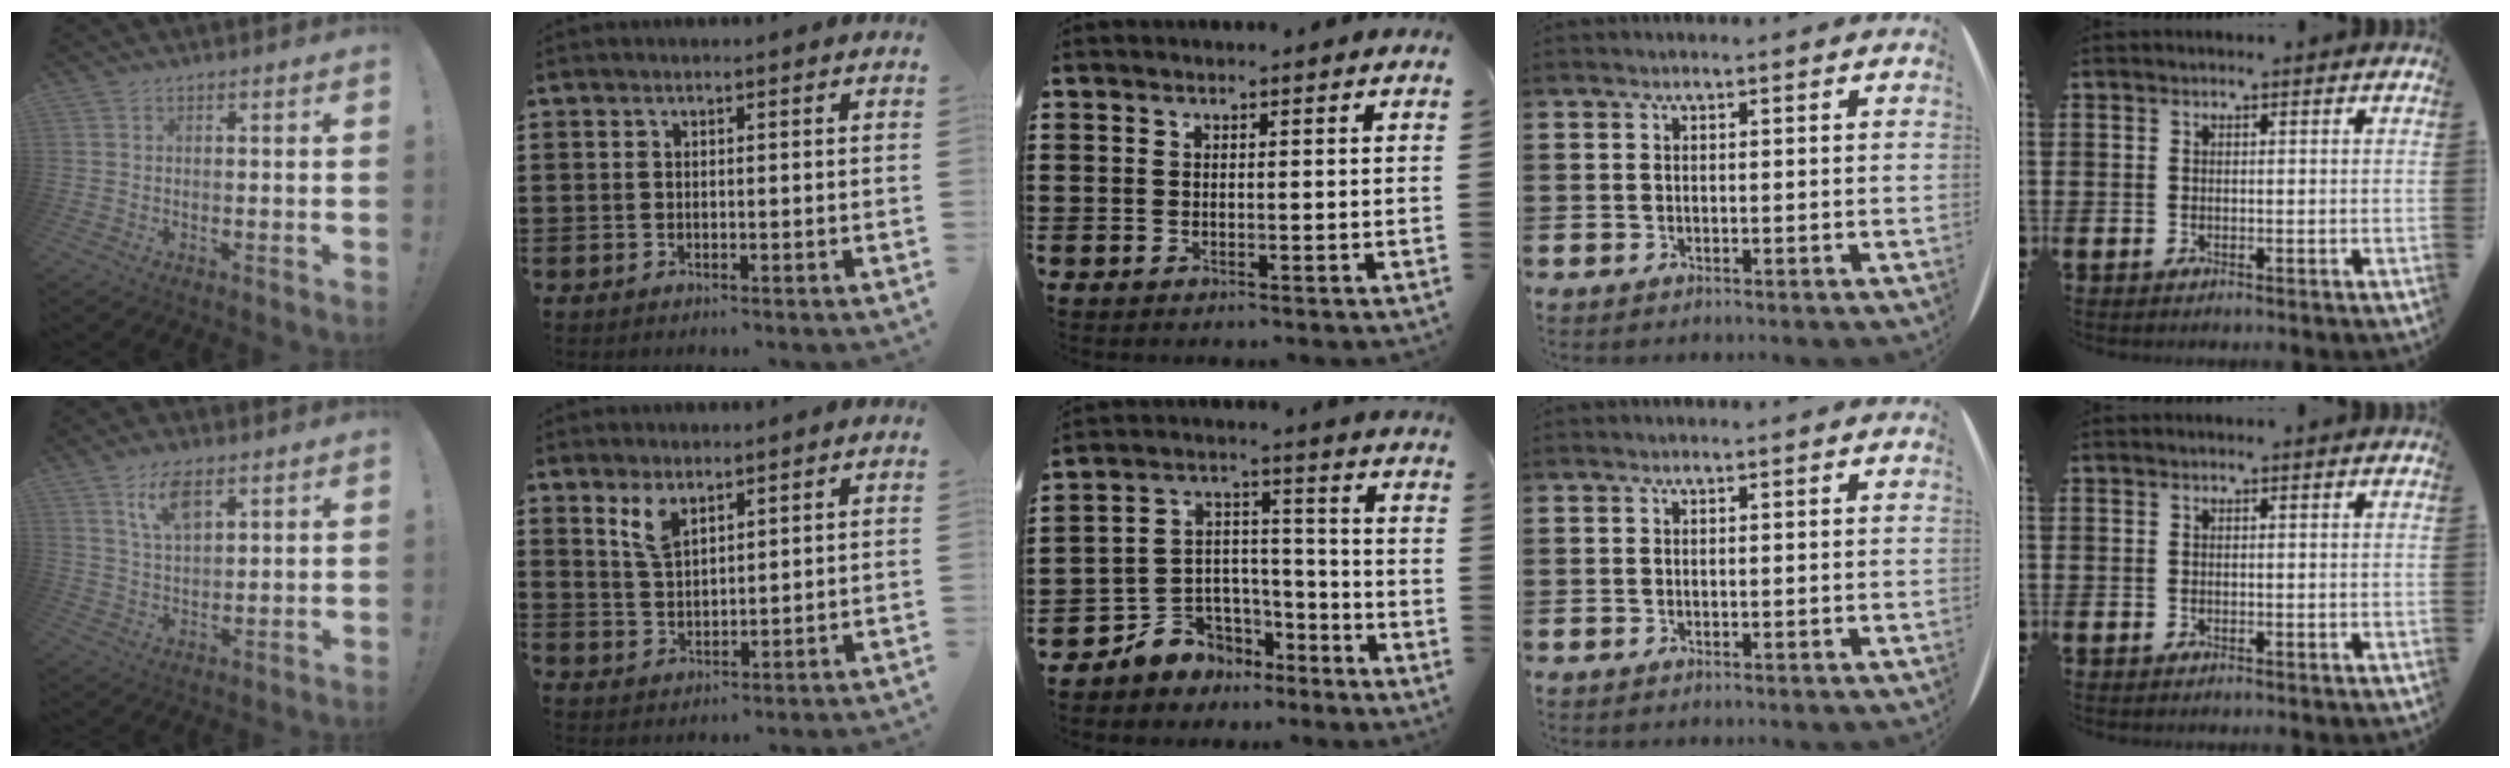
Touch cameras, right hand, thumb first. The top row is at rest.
{"thumb": {"total": 8.3, "force": [4.8, 3.4, 5.9], "torque": [-0.116, -0.009, 0.087]}, "index": {"total": 4.3, "force": [2.9, 1.7, 2.8], "torque": [-0.062, 0.004, 0.052]}, "middle": {"total": 6.2, "force": [-4.9, 3.8, -0.4], "torque": [-0.015, 0.010, -0.099]}}